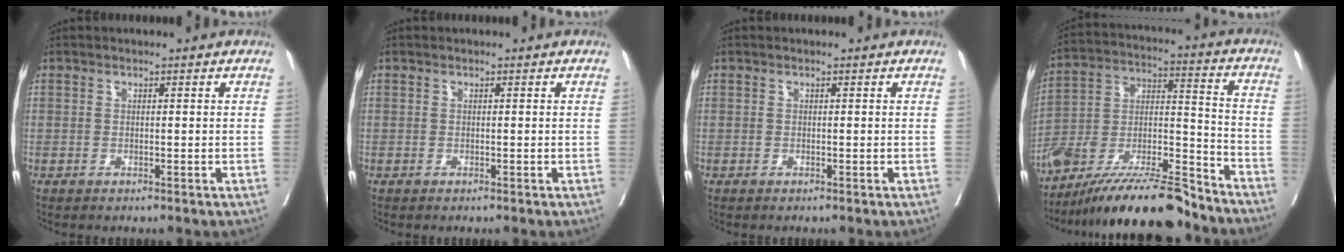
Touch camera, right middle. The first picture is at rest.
{"total": 0.0}
{"total": 0.0}
{"total": 20.6, "force": [-17.8, 2.6, 10.1], "torque": [-0.181, 0.005, -0.317]}